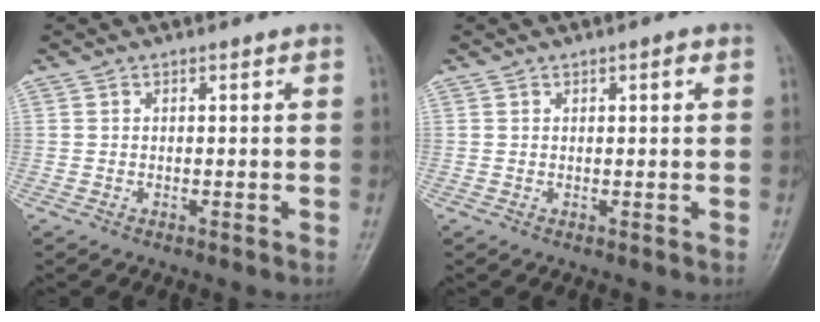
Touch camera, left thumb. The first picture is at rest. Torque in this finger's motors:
{"motor_torque": [-0.08, 0.01, -0.20, 0.05, 0.06]}